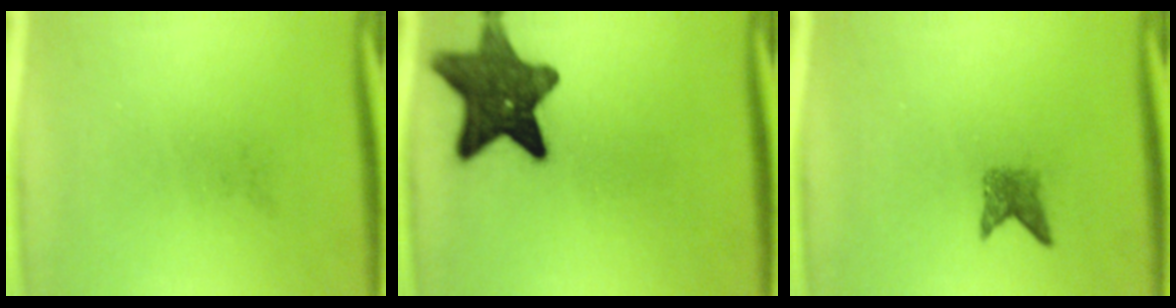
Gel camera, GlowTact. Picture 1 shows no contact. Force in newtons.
{"total": 12.8}
{"total": 2.1}